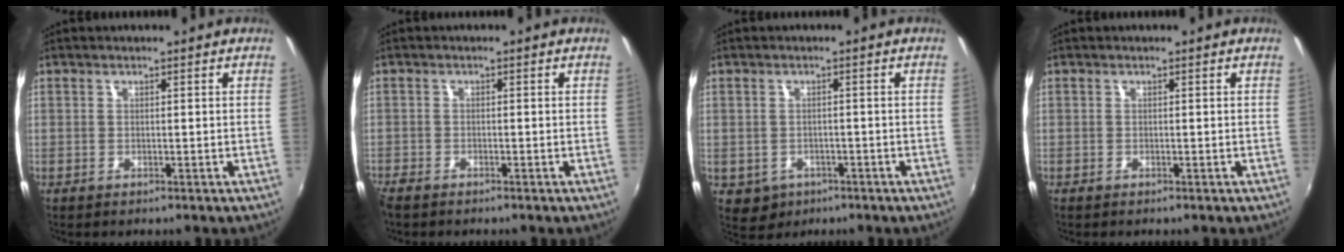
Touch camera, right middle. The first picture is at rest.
{"total": 2.9, "force": [-2.6, 0.7, 1.2], "torque": [-0.032, -0.013, -0.050]}
{"total": 4.5, "force": [-1.7, 3.9, 1.5], "torque": [-0.039, -0.005, -0.015]}
{"total": 0.0}